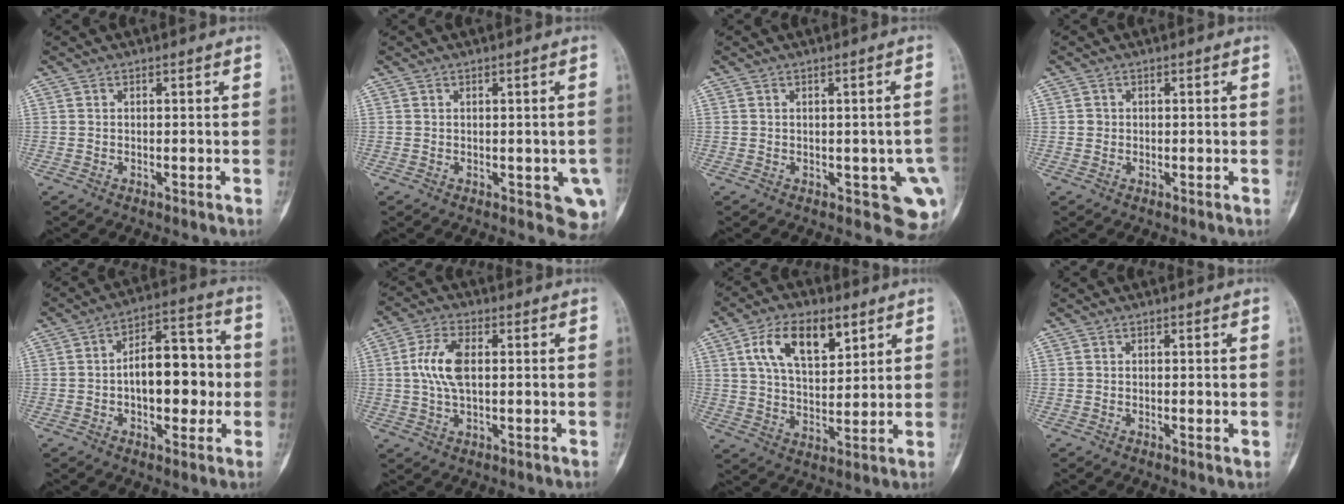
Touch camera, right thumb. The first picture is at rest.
{"total": 4.9, "force": [-0.8, 2.5, 4.1], "torque": [-0.022, -0.005, -0.005]}
{"total": 7.7, "force": [-1.5, 3.8, 6.5], "torque": [-0.040, -0.004, -0.010]}
{"total": 1.0, "force": [0.0, 1.0, 0.2], "torque": [0.003, 0.003, 0.000]}
{"total": 13.9, "force": [-1.1, 7.6, 11.6], "torque": [-0.138, 0.035, -0.021]}
{"total": 8.1, "force": [0.9, 4.1, 7.0], "torque": [-0.148, 0.008, 0.015]}
{"total": 13.1, "force": [6.0, 6.7, 9.5], "torque": [-0.140, -0.015, 0.110]}
{"total": 0.9, "force": [-0.1, 0.3, 0.8], "torque": [-0.010, -0.003, -0.004]}